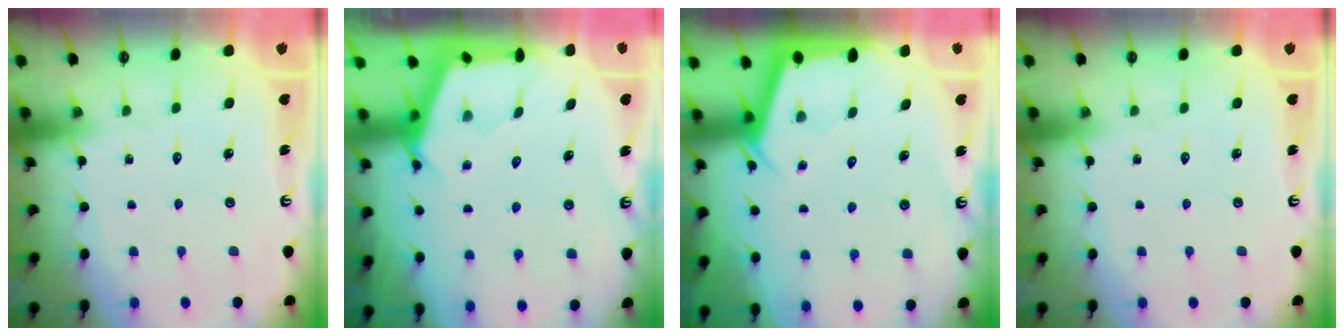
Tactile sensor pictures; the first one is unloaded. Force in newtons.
{"total": 2.7, "press": 2.7, "slide": 0.3}
{"total": 2.8, "press": 2.8, "slide": 0.4}
{"total": 0.0}